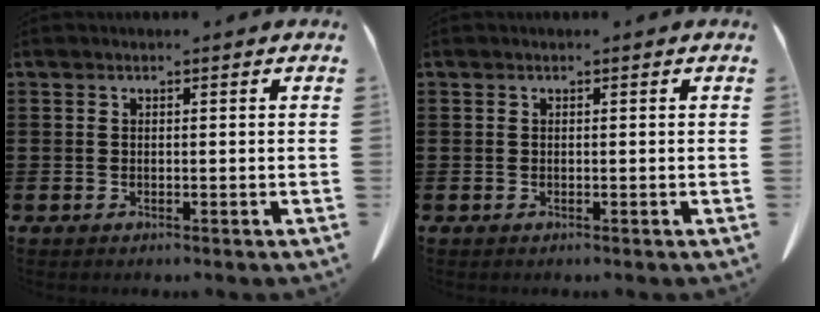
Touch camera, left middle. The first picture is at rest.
{"total": 0.0}